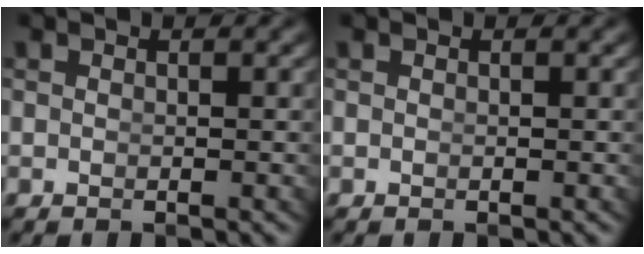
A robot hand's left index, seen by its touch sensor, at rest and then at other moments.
{"total": 0.0}